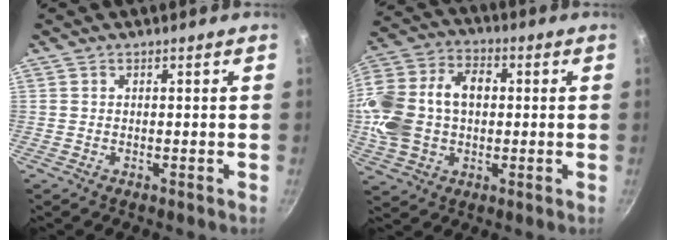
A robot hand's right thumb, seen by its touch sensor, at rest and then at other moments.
{"total": 18.8, "force": [0.8, 13.4, 13.2], "torque": [-0.254, 0.040, 0.007]}